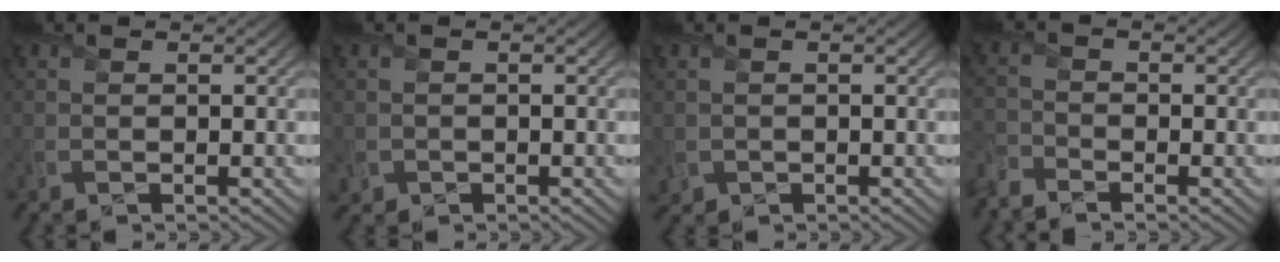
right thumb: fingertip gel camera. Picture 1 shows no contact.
{"total": 1.3, "force": [-0.6, 1.2, 0.0], "torque": [0.004, -0.007, -0.013]}
{"total": 1.2, "force": [-0.2, 1.2, 0.1], "torque": [-0.006, -0.009, -0.004]}
{"total": 3.5, "force": [-3.2, 1.1, 1.0], "torque": [-0.027, -0.013, -0.080]}